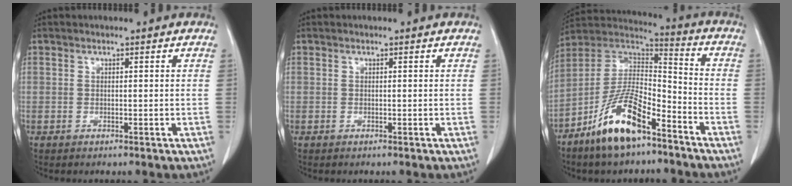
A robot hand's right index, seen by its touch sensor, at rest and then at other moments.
{"total": 0.0}
{"total": 14.5, "force": [-9.0, 4.3, 10.5], "torque": [-0.203, 0.007, -0.165]}